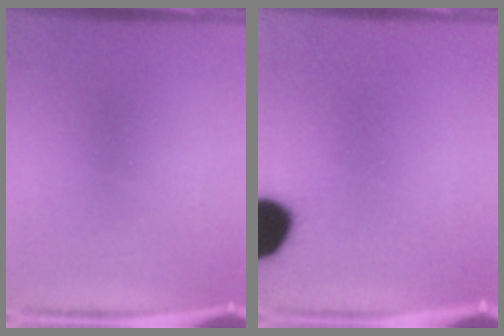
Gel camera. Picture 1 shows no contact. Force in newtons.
{"total": 14.2}